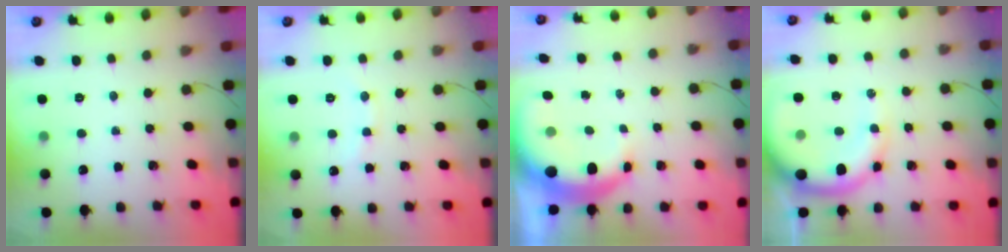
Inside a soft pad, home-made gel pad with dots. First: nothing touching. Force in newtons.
{"total": 5.1, "press": 4.9, "slide": 1.3}
{"total": 9.0, "press": 8.9, "slide": 1.6}
{"total": 12.3, "press": 12.1, "slide": 2.2}